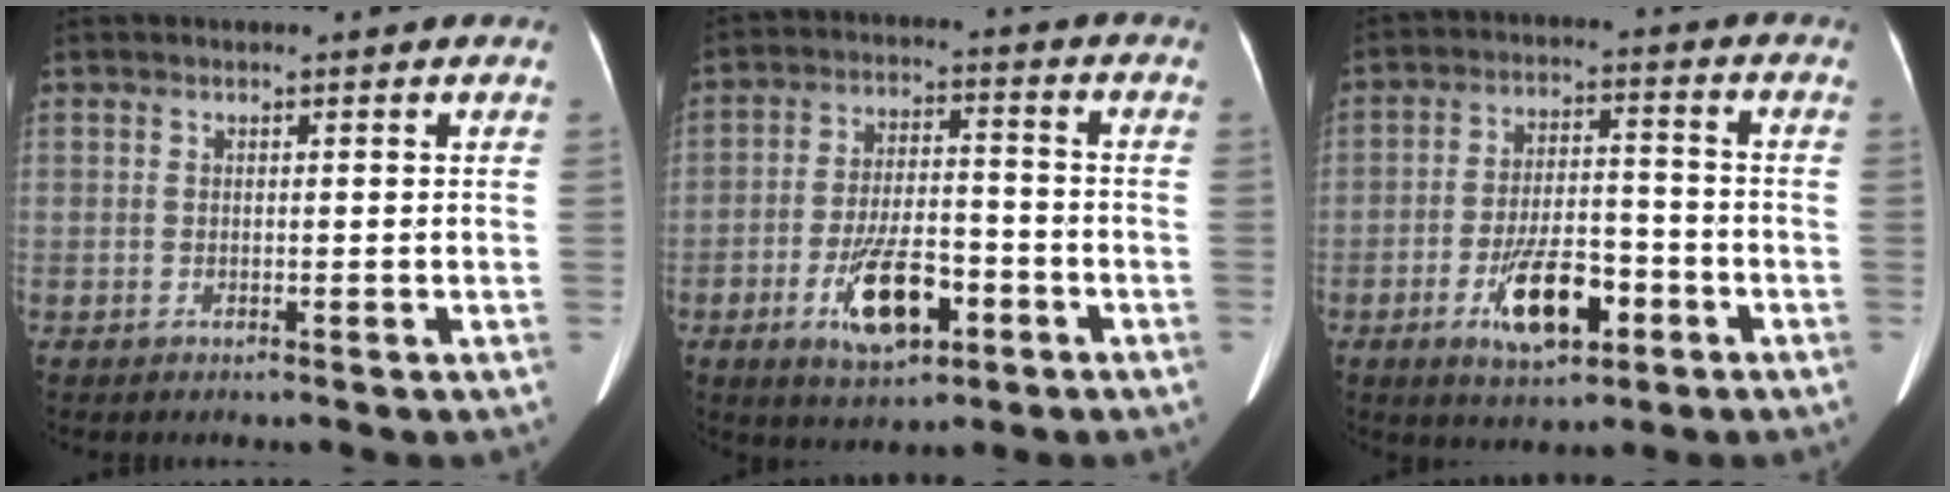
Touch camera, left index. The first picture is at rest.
{"total": 10.6, "force": [-4.8, 4.3, 8.4], "torque": [-0.161, 0.002, -0.077]}
{"total": 10.2, "force": [-4.7, 4.1, 8.0], "torque": [-0.150, 0.004, -0.075]}